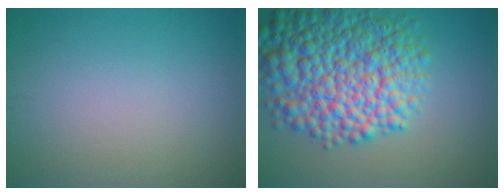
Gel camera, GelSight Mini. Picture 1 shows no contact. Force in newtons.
{"total": 11.9, "press": 11.9, "slide": 0.3}